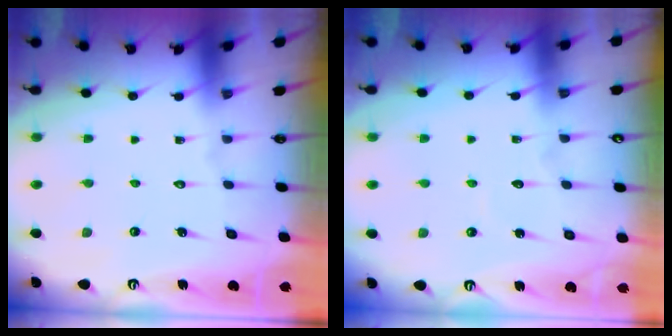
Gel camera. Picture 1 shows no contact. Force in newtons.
{"total": 5.1, "press": 5.0, "slide": 0.5}